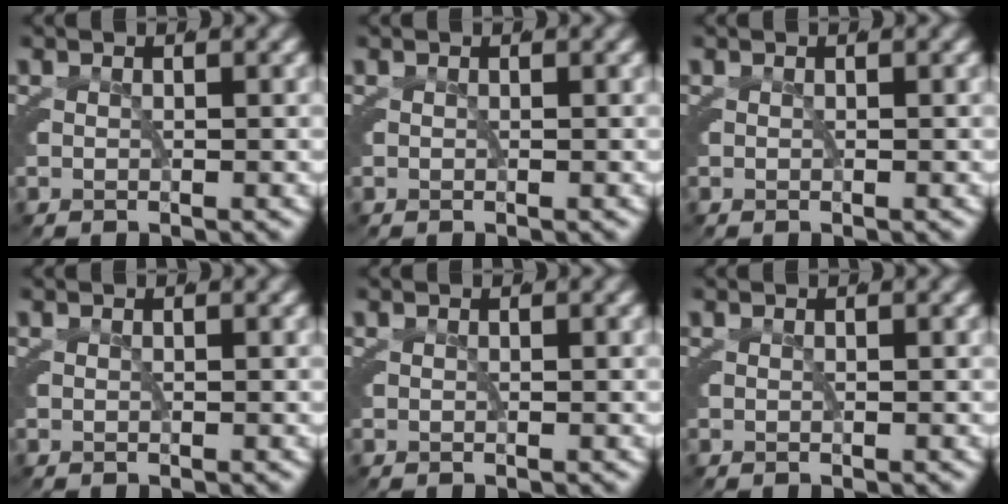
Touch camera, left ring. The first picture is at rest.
{"total": 0.0}
{"total": 0.0}
{"total": 0.0}
{"total": 0.0}
{"total": 0.0}